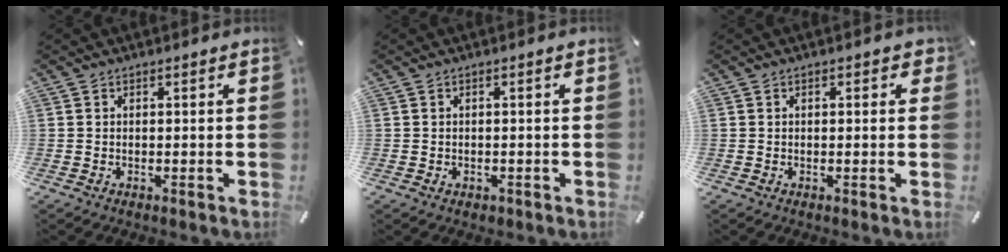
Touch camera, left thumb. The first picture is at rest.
{"total": 0.9, "force": [-0.4, 0.8, 0.3], "torque": [-0.007, 0.002, -0.009]}
{"total": 1.5, "force": [0.2, 0.8, 1.3], "torque": [-0.009, -0.001, -0.002]}